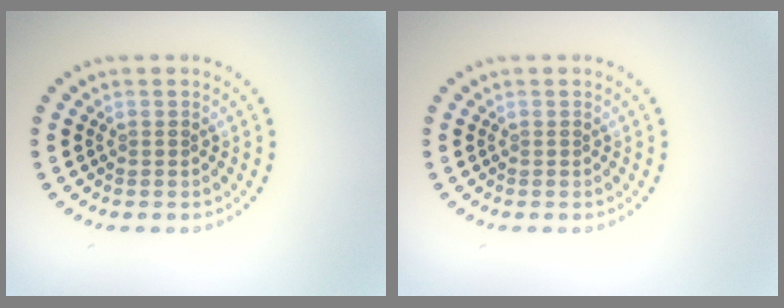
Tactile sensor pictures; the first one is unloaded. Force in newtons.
{"total": 0.0}